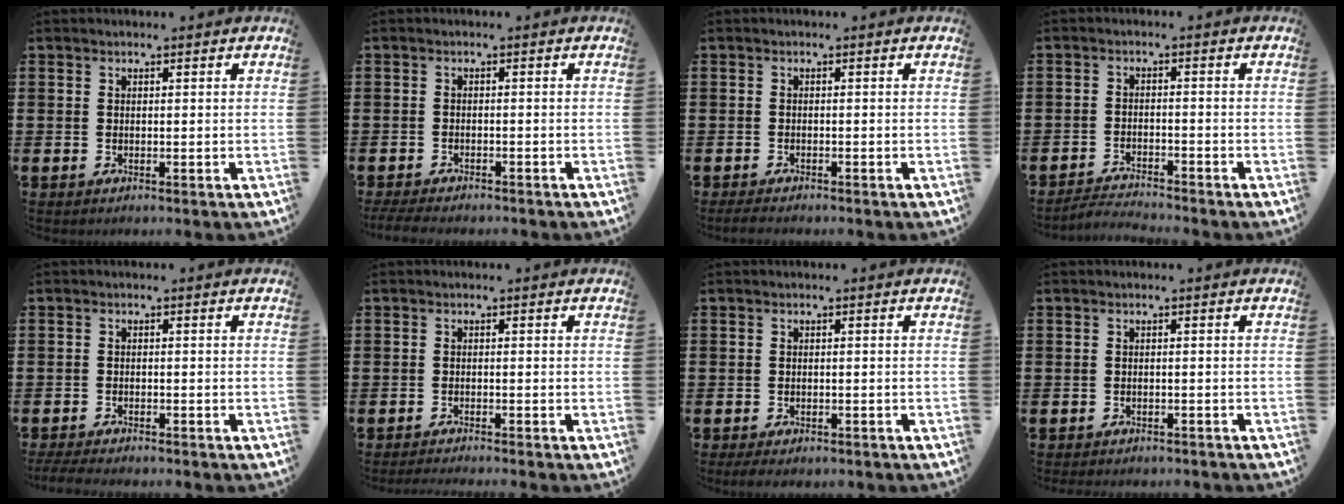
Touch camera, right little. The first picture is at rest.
{"total": 1.7, "force": [-1.5, 0.3, 0.6], "torque": [-0.012, 0.003, -0.031]}
{"total": 1.0, "force": [-0.9, 0.2, 0.5], "torque": [-0.010, 0.000, -0.019]}
{"total": 2.3, "force": [-2.3, -0.1, 0.0], "torque": [-0.004, 0.004, -0.048]}
{"total": 1.8, "force": [-1.7, 0.2, 0.6], "torque": [-0.010, 0.003, -0.034]}
{"total": 0.9, "force": [-0.9, -0.2, 0.2], "torque": [-0.002, -0.002, -0.017]}
{"total": 0.9, "force": [-0.6, 0.3, 0.5], "torque": [-0.011, 0.000, -0.013]}
{"total": 0.7, "force": [-0.7, 0.1, 0.0], "torque": [-0.002, 0.000, -0.016]}